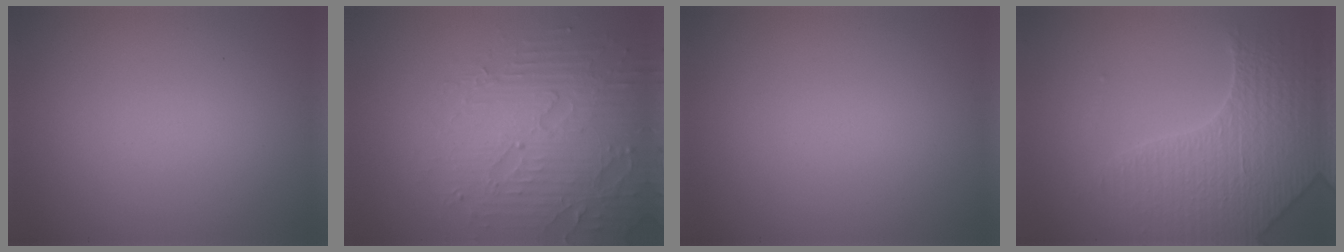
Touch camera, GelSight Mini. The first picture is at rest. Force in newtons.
{"total": 5.2, "press": 4.7, "slide": 2.1}
{"total": 0.0}
{"total": 4.5, "press": 4.4, "slide": 1.2}